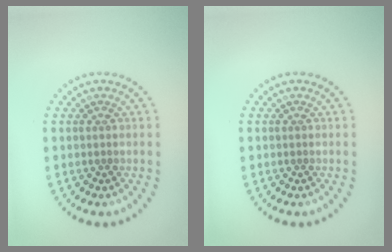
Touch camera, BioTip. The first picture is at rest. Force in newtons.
{"total": 0.0}